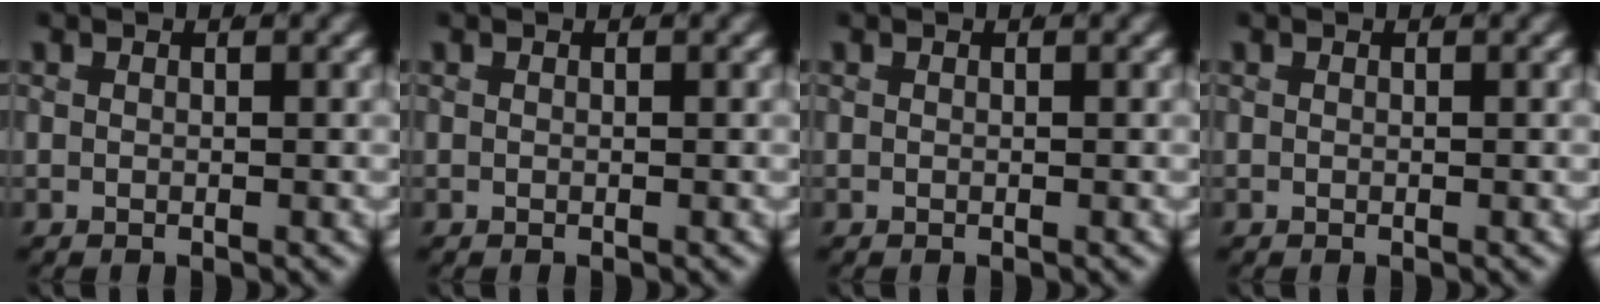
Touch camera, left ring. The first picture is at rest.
{"total": 0.0}
{"total": 0.0}
{"total": 0.0}